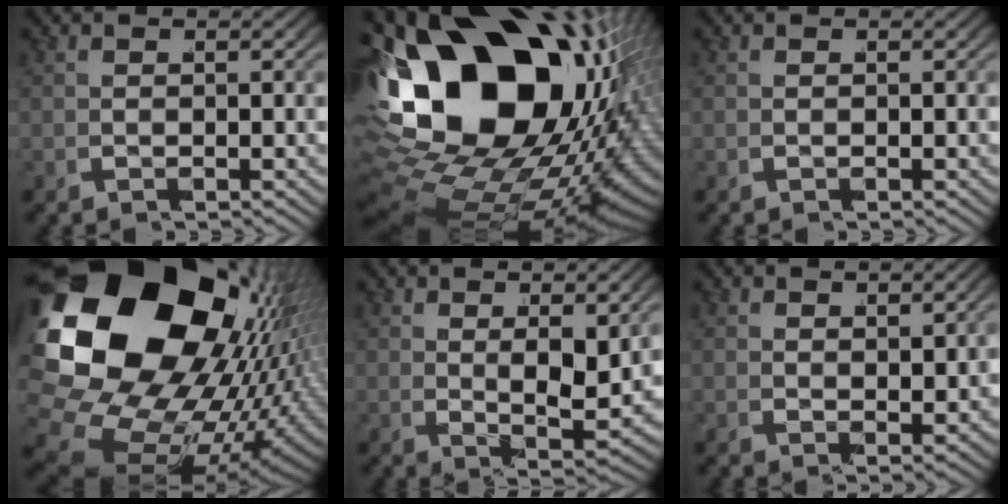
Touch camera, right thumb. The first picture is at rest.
{"total": 30.7, "force": [-2.9, 19.3, 23.8], "torque": [-0.433, -0.082, -0.001]}
{"total": 0.0}
{"total": 29.9, "force": [-0.9, 19.7, 22.6], "torque": [-0.422, -0.070, 0.021]}
{"total": 4.1, "force": [1.3, 1.2, 3.7], "torque": [-0.062, -0.012, 0.029]}
{"total": 1.2, "force": [1.2, 0.0, 0.4], "torque": [0.007, 0.003, 0.027]}